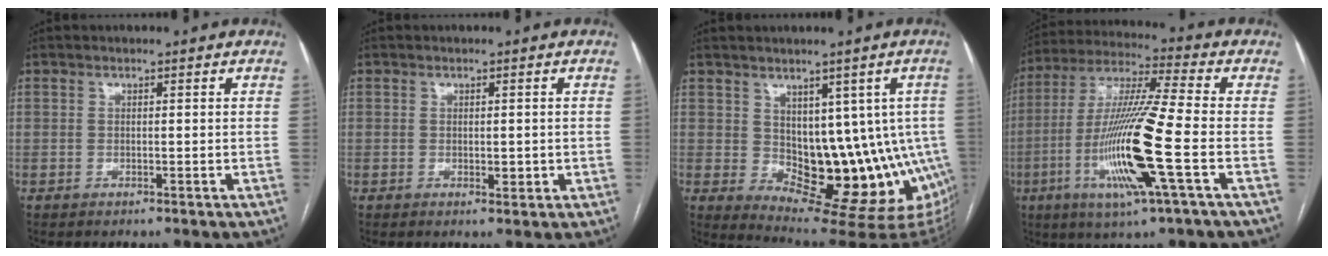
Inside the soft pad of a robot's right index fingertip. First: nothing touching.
{"total": 1.8, "force": [-0.2, 1.0, 1.5], "torque": [-0.019, -0.001, 0.002]}
{"total": 13.6, "force": [-0.6, 7.9, 11.1], "torque": [-0.118, 0.012, 0.009]}
{"total": 17.2, "force": [-4.8, -0.1, 16.5], "torque": [-0.336, -0.015, -0.097]}